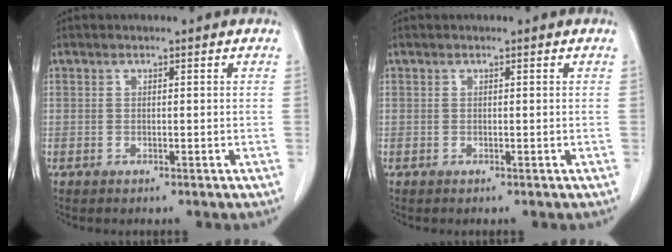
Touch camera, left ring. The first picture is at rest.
{"total": 0.0}